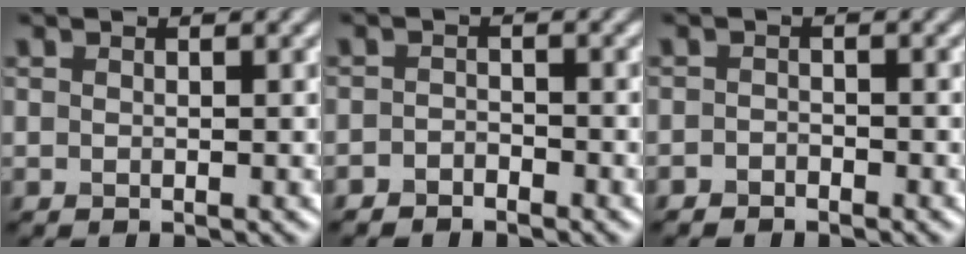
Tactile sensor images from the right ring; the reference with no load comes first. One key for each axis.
{"total": 1.4, "fx": -1.3, "fy": 0.6, "fz": 0.1, "tx": 0.001, "ty": 0.004, "tz": -0.026}
{"total": 1.1, "fx": -1.0, "fy": 0.5, "fz": 0.0, "tx": 0.003, "ty": 0.002, "tz": -0.019}